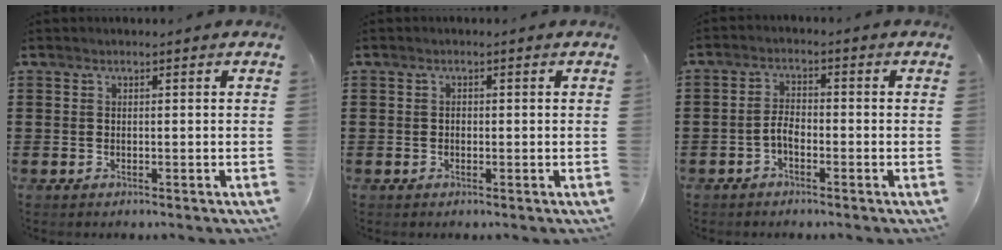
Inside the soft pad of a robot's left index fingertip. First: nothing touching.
{"total": 0.6, "force": [-0.2, 0.4, 0.4], "torque": [-0.010, 0.000, -0.004]}
{"total": 3.0, "force": [-1.6, 1.2, 2.2], "torque": [-0.054, 0.003, -0.037]}